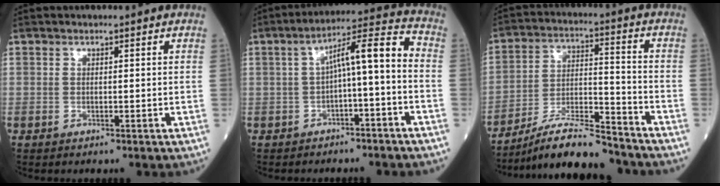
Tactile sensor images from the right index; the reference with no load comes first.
{"total": 8.6, "force": [-1.2, 1.4, 8.4], "torque": [-0.128, 0.044, -0.018]}
{"total": 12.8, "force": [-11.4, 1.1, 5.6], "torque": [-0.100, 0.005, -0.203]}